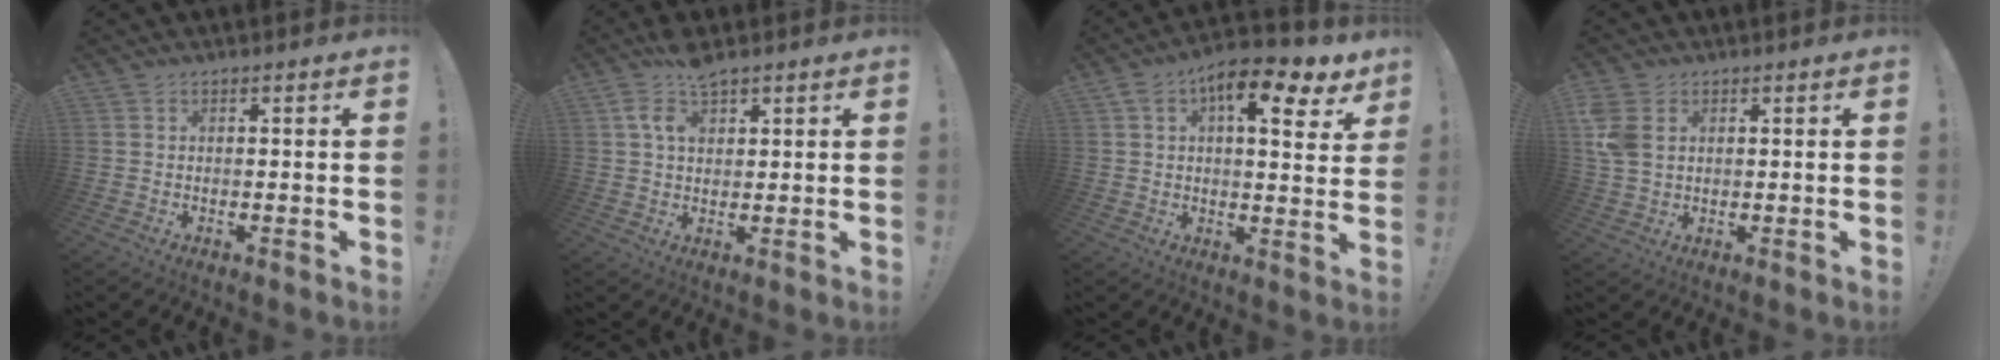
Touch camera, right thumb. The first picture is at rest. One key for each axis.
{"total": 7.5, "fx": 3.9, "fy": 3.9, "fz": 5.1, "tx": -0.091, "ty": -0.007, "tz": 0.074}
{"total": 13.2, "fx": 6.5, "fy": 5.3, "fz": 10.1, "tx": -0.138, "ty": -0.033, "tz": 0.104}
{"total": 6.9, "fx": 2.4, "fy": 4.8, "fz": 4.2, "tx": -0.092, "ty": -0.007, "tz": 0.047}